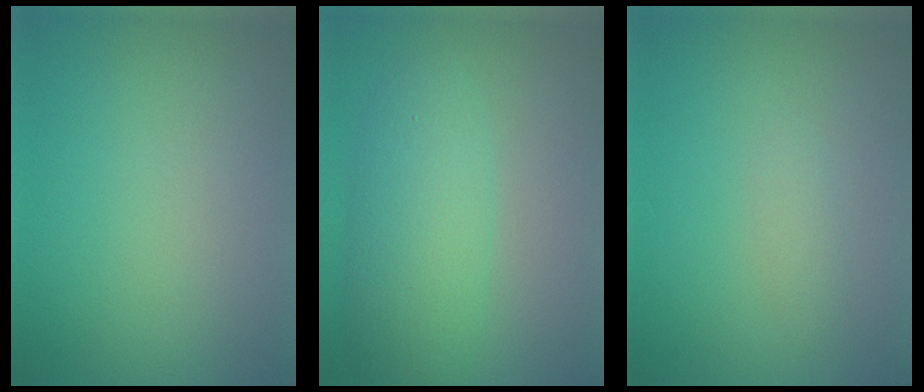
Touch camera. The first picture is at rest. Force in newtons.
{"total": 5.4, "press": 5.4, "slide": 0.2}
{"total": 0.9, "press": 0.9, "slide": 0.1}